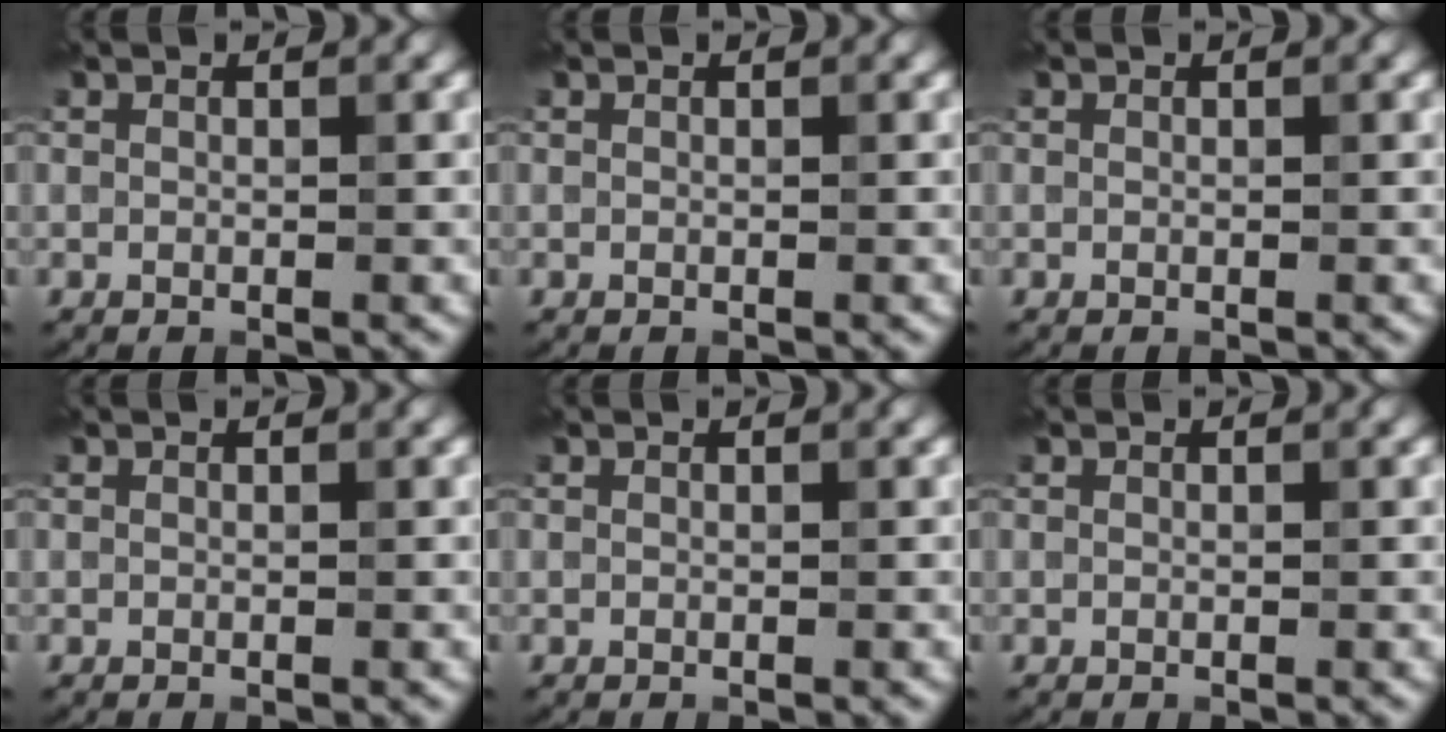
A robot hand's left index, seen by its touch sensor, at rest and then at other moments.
{"total": 0.0}
{"total": 0.0}
{"total": 0.0}
{"total": 0.0}
{"total": 0.0}